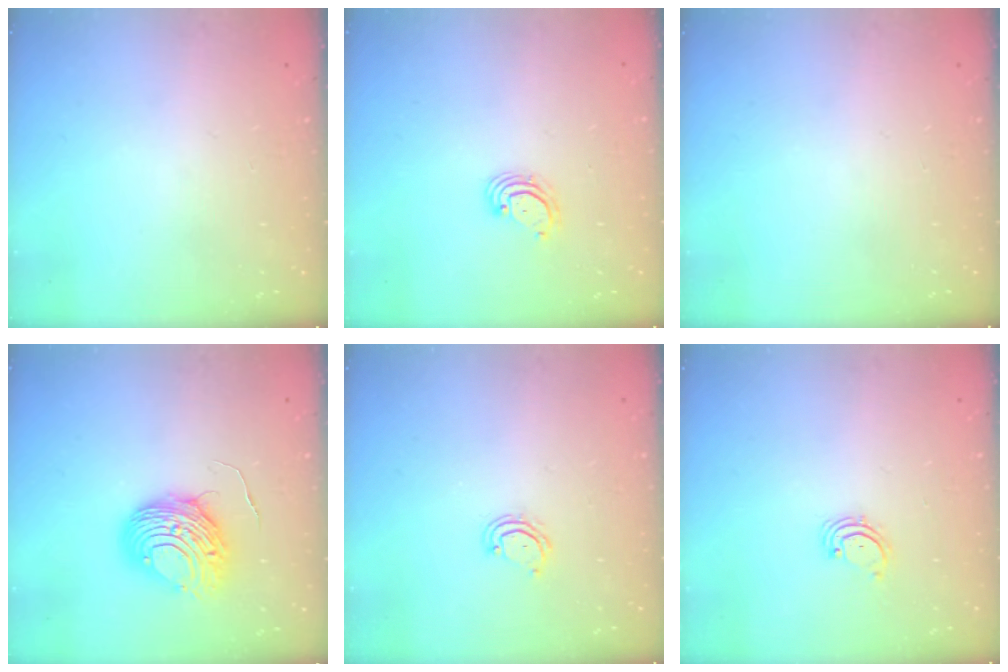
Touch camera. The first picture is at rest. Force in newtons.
{"total": 2.8, "press": 2.8, "slide": 0.2}
{"total": 0.0}
{"total": 8.7, "press": 8.7, "slide": 0.9}
{"total": 4.2, "press": 4.1, "slide": 0.4}
{"total": 2.1, "press": 2.1, "slide": 0.3}